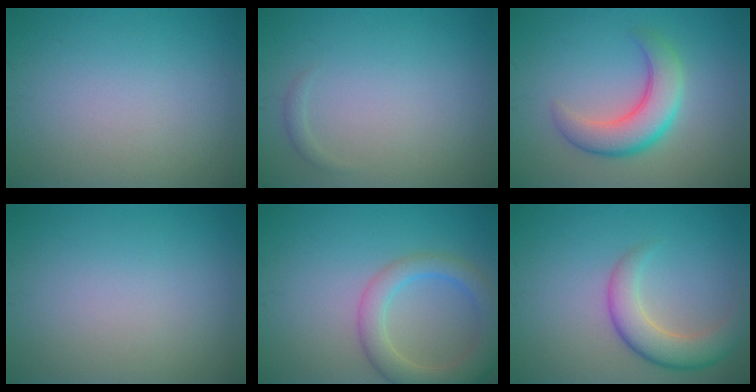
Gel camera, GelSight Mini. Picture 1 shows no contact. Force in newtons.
{"total": 0.6, "press": 0.6, "slide": 0.0}
{"total": 5.2, "press": 5.2, "slide": 0.3}
{"total": 0.0}
{"total": 5.0, "press": 5.0, "slide": 0.3}
{"total": 4.6, "press": 4.6, "slide": 0.3}